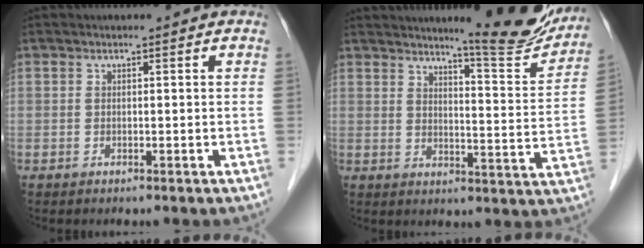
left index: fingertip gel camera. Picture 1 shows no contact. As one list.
[{"total": 12.9, "force": [11.9, 0.3, 5.0], "torque": [-0.061, -0.039, 0.145]}]